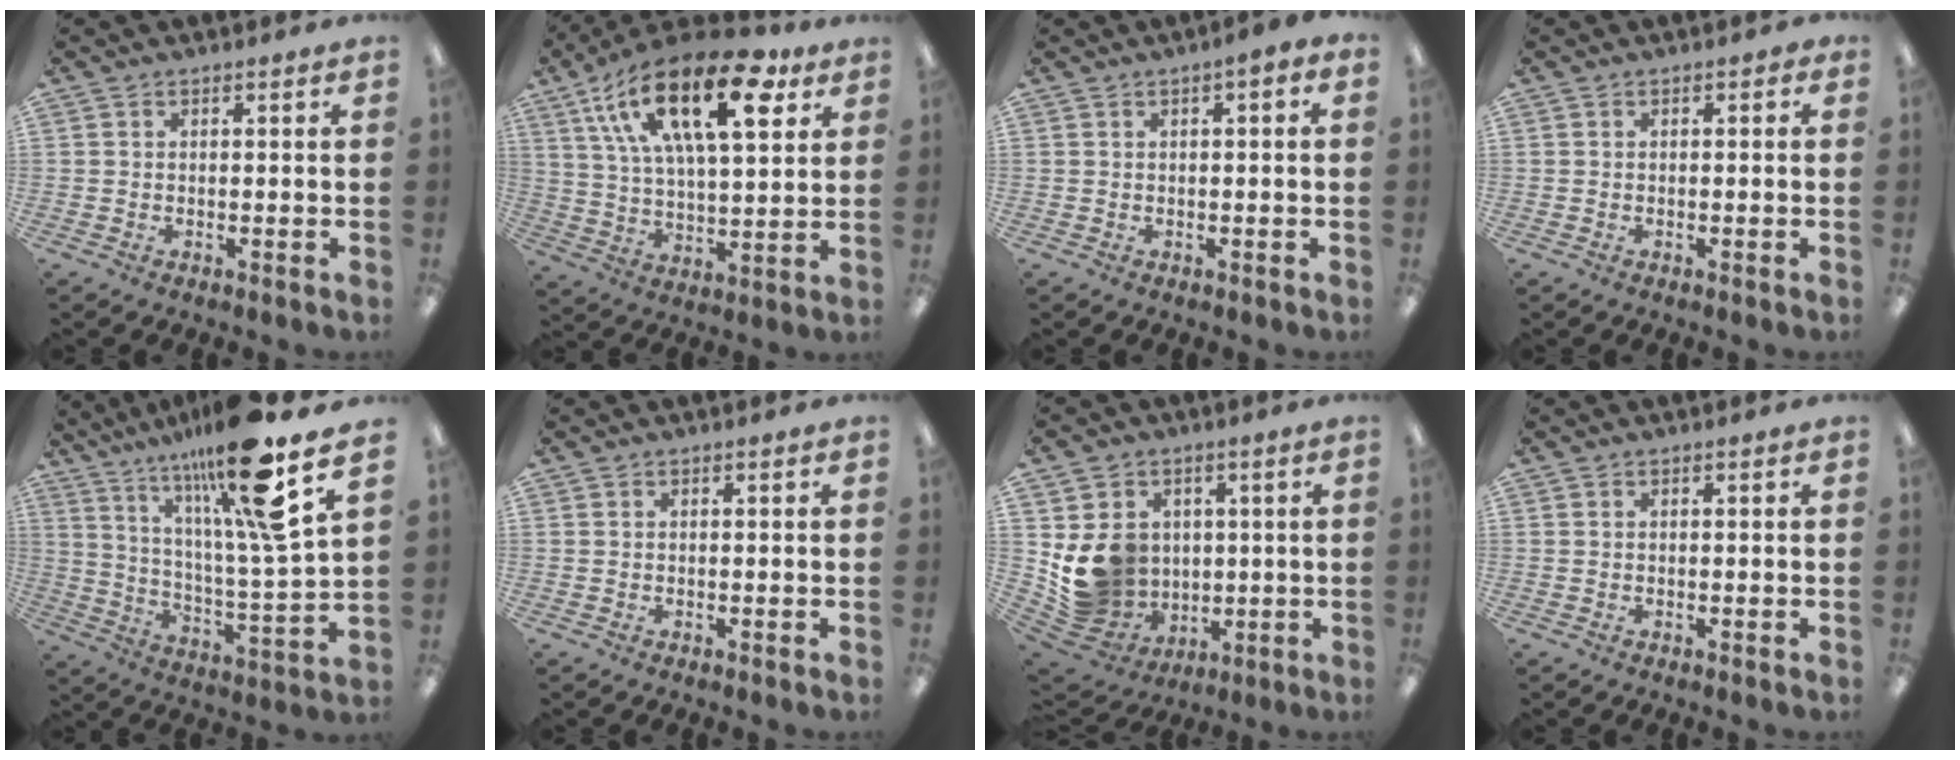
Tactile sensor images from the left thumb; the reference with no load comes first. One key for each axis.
{"total": 24.2, "fx": 12.1, "fy": 10.7, "fz": 18.0, "tx": -0.309, "ty": -0.044, "tz": 0.201}
{"total": 2.0, "fx": 0.2, "fy": 0.6, "fz": 1.9, "tx": -0.036, "ty": 0.007, "tz": 0.002}
{"total": 0.6, "fx": -0.3, "fy": 0.4, "fz": 0.2, "tx": -0.004, "ty": 0.002, "tz": -0.007}
{"total": 21.8, "fx": 15.8, "fy": 2.0, "fz": 14.8, "tx": -0.262, "ty": -0.088, "tz": 0.244}
{"total": 0.0}
{"total": 11.5, "fx": 2.1, "fy": 10.8, "fz": 3.4, "tx": -0.089, "ty": -0.021, "tz": 0.055}
{"total": 0.0}